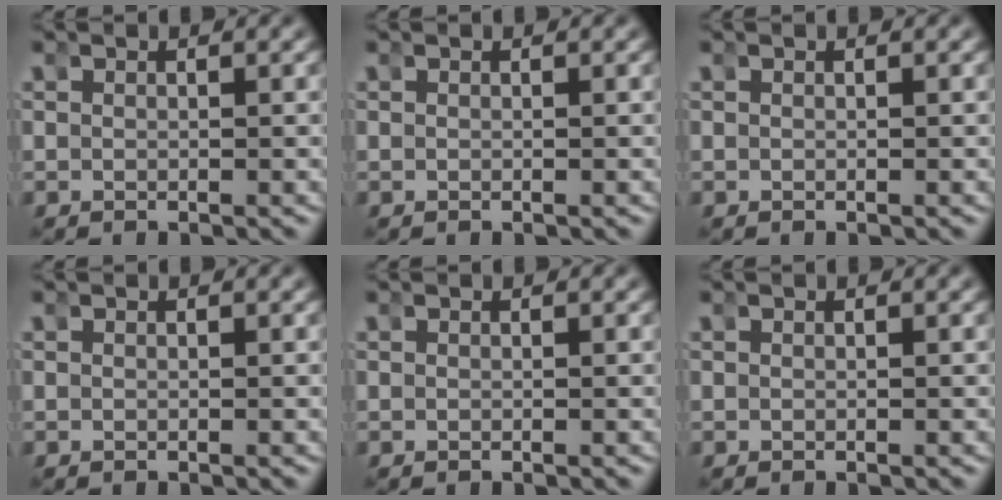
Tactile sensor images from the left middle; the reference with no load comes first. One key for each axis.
{"total": 0.0}
{"total": 0.0}
{"total": 0.0}
{"total": 0.0}
{"total": 0.0}